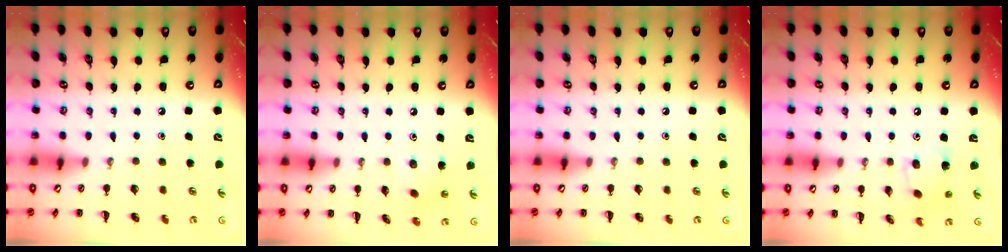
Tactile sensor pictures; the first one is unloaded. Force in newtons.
{"total": 4.0, "press": 3.9, "slide": 0.3}
{"total": 0.0}
{"total": 8.5, "press": 8.3, "slide": 2.2}